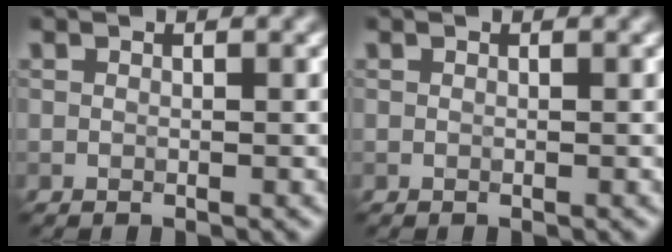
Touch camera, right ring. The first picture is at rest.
{"total": 0.0}